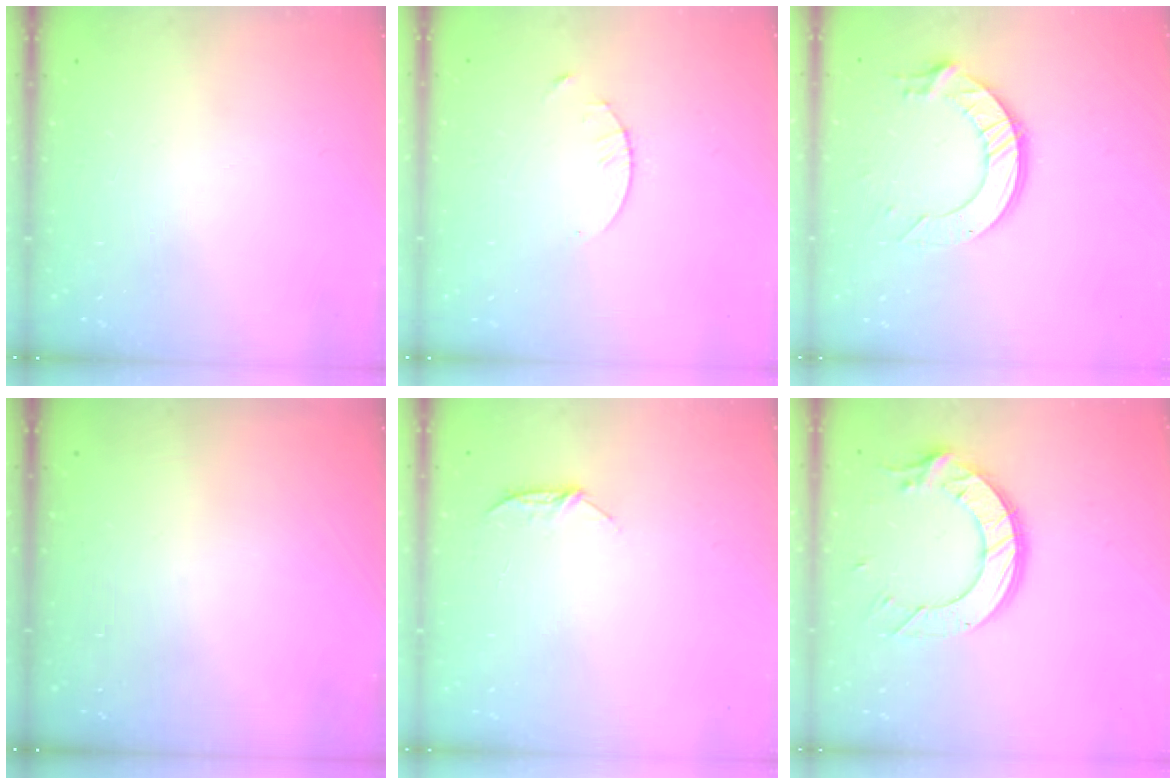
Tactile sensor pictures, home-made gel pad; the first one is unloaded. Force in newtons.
{"total": 1.3, "press": 1.3, "slide": 0.2}
{"total": 11.8, "press": 11.8, "slide": 1.1}
{"total": 0.0}
{"total": 5.9, "press": 5.8, "slide": 0.7}
{"total": 13.4, "press": 13.3, "slide": 0.8}